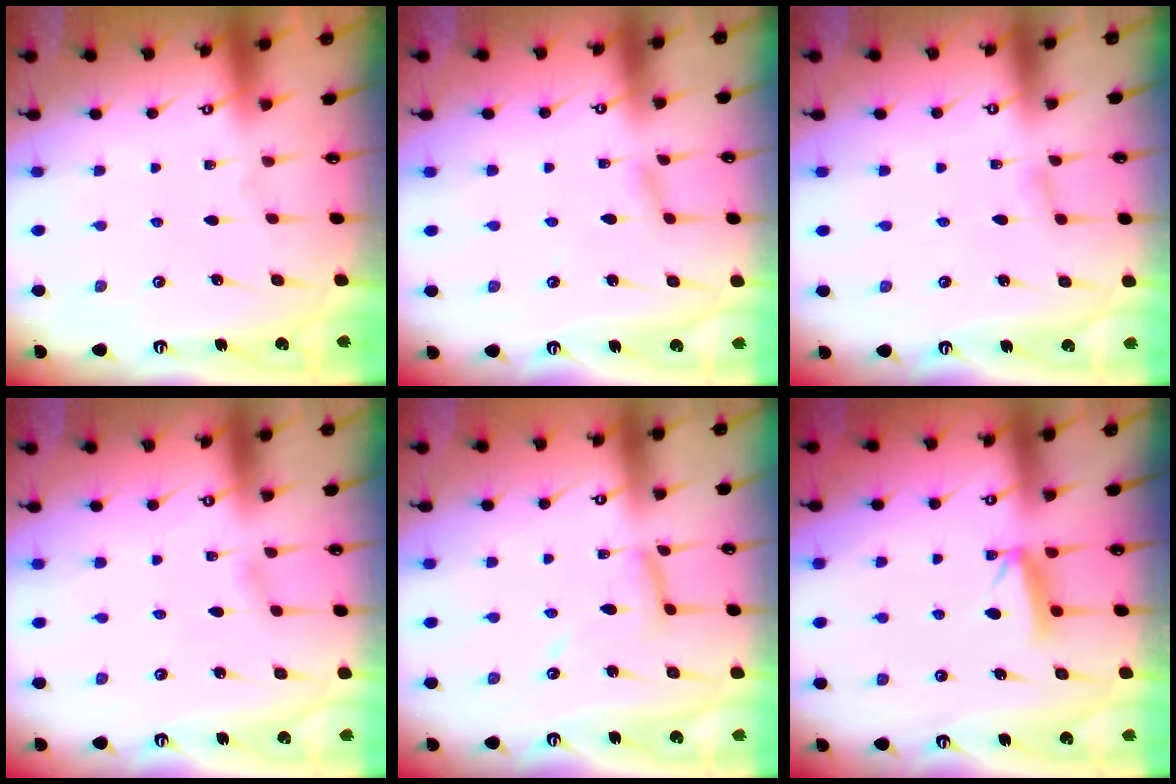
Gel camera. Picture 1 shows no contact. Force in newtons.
{"total": 2.3, "press": 2.3, "slide": 0.2}
{"total": 2.6, "press": 2.6, "slide": 0.3}
{"total": 2.6, "press": 2.6, "slide": 0.4}
{"total": 7.6, "press": 7.6, "slide": 0.2}
{"total": 6.3, "press": 6.2, "slide": 0.8}